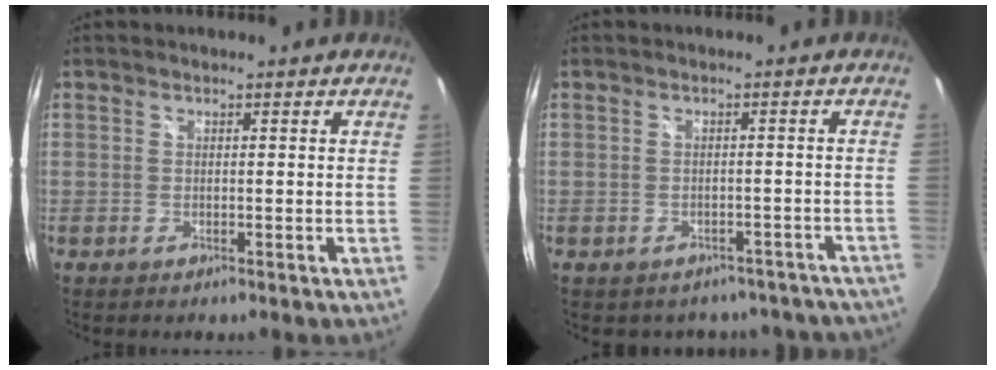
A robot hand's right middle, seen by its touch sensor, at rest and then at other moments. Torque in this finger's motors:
{"motor_torque": [1.09, -1.05, 0.05, 0.02]}